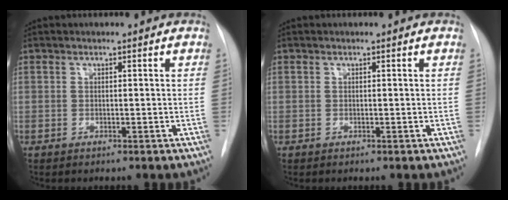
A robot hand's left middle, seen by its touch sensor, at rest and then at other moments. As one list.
[{"total": 0.0}]